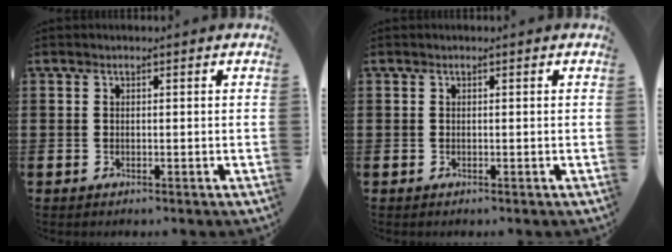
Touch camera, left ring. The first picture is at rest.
{"total": 0.0}